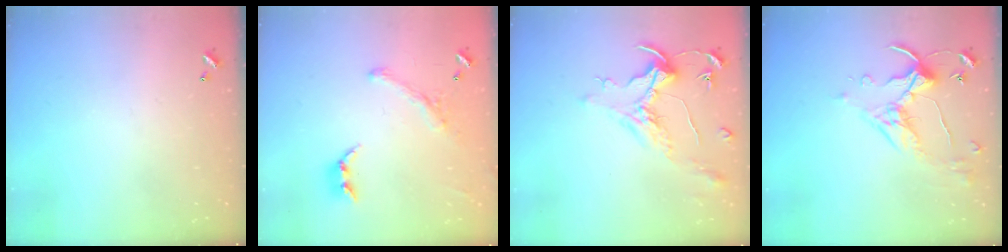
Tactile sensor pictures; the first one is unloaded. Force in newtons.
{"total": 2.4, "press": 2.0, "slide": 1.3}
{"total": 1.6, "press": 1.4, "slide": 0.7}
{"total": 5.6, "press": 5.5, "slide": 0.9}